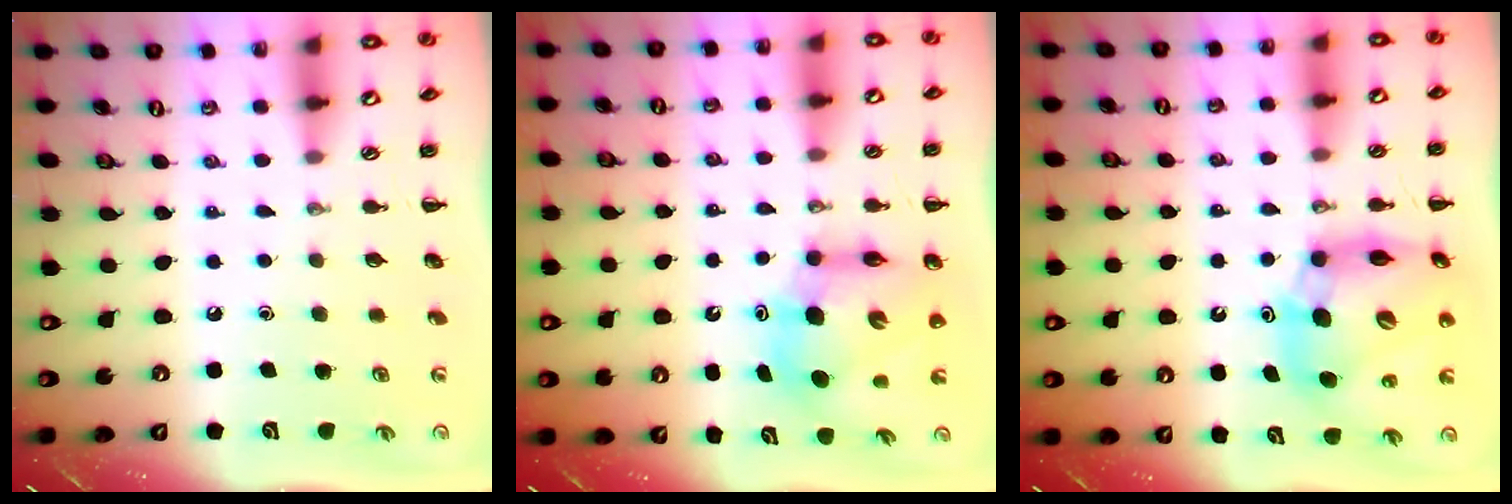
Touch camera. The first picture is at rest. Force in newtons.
{"total": 8.5, "press": 8.1, "slide": 2.4}
{"total": 13.3, "press": 12.8, "slide": 3.7}